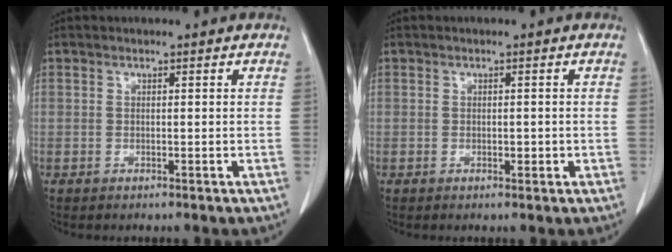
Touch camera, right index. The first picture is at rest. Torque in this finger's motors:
{"motor_torque": [-0.31, 0.44, -0.04, -0.01]}